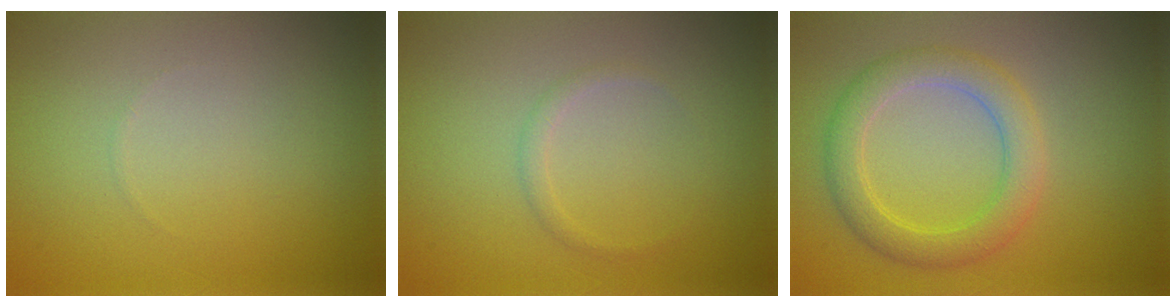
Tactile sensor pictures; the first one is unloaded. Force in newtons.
{"total": 0.8, "press": 0.8, "slide": 0.0}
{"total": 3.9, "press": 3.9, "slide": 0.1}